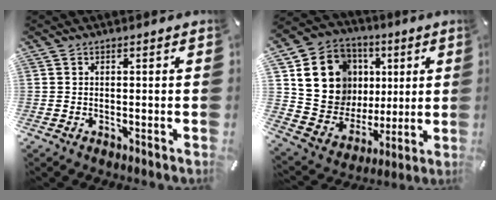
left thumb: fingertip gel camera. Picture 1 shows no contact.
{"total": 17.2, "force": [5.9, 15.0, 5.8], "torque": [-0.093, -0.028, 0.137]}